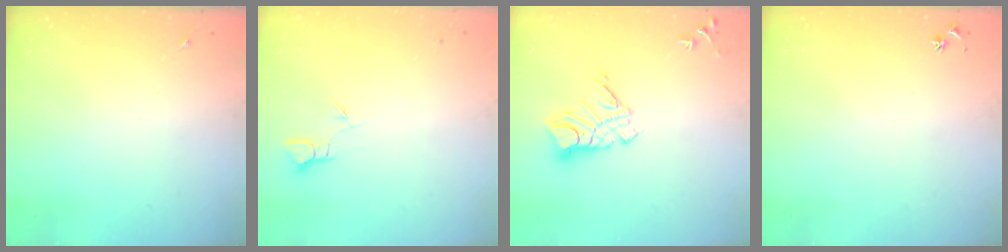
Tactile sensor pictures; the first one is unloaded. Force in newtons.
{"total": 2.4, "press": 2.4, "slide": 0.2}
{"total": 11.1, "press": 11.0, "slide": 1.0}
{"total": 2.9, "press": 2.8, "slide": 0.3}